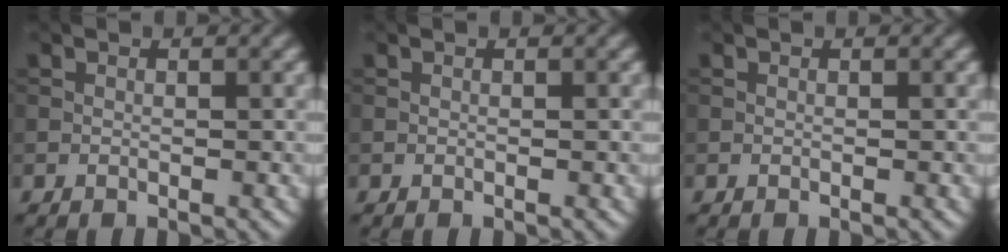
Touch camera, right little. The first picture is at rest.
{"total": 0.0}
{"total": 0.0}